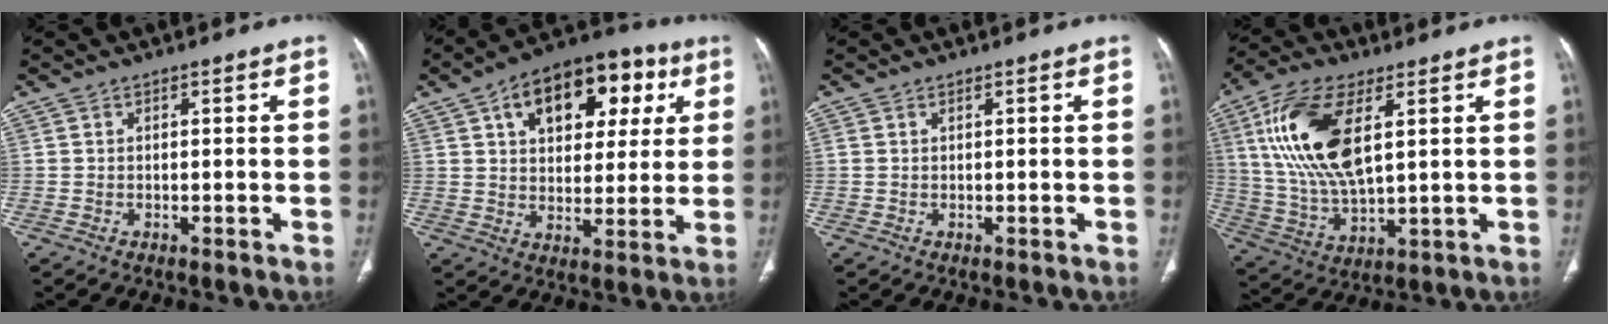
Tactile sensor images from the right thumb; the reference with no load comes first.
{"total": 18.7, "force": [7.4, 11.1, 13.1], "torque": [-0.142, 0.005, 0.109]}
{"total": 0.5, "force": [0.3, 0.2, 0.3], "torque": [-0.007, 0.003, 0.008]}
{"total": 17.7, "force": [5.4, 7.9, 15.0], "torque": [-0.308, -0.013, 0.107]}